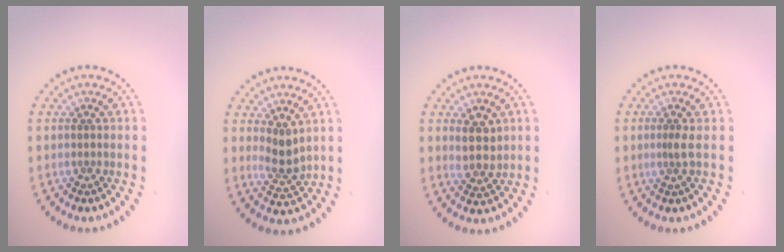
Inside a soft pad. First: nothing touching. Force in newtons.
{"total": 2.2, "press": 2.0, "slide": 1.0}
{"total": 2.6, "press": 2.4, "slide": 1.0}
{"total": 1.0, "press": 0.6, "slide": 0.8}